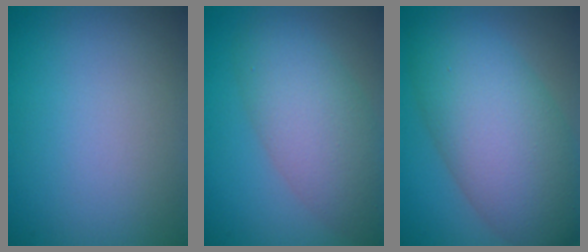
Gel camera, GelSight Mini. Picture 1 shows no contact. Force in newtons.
{"total": 6.4, "press": 6.4, "slide": 0.6}
{"total": 10.4, "press": 10.4, "slide": 0.2}